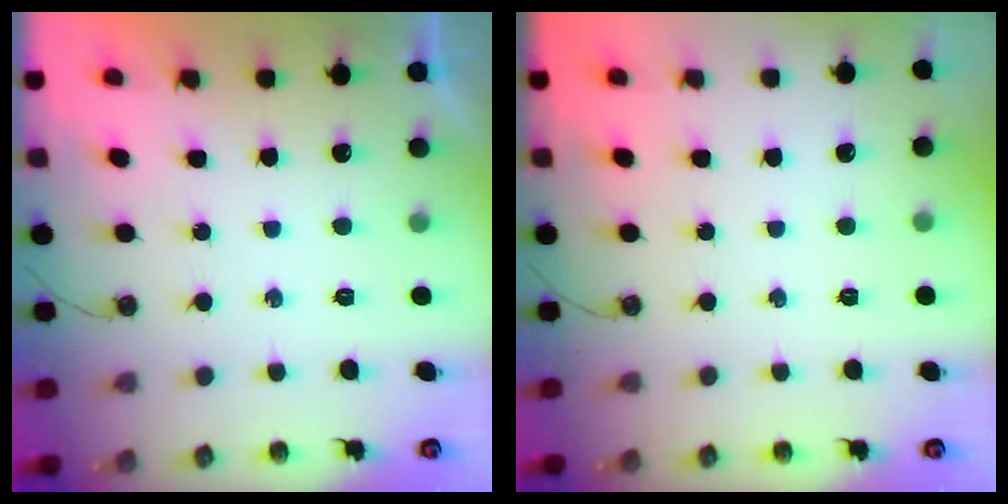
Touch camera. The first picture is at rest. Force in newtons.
{"total": 0.0}